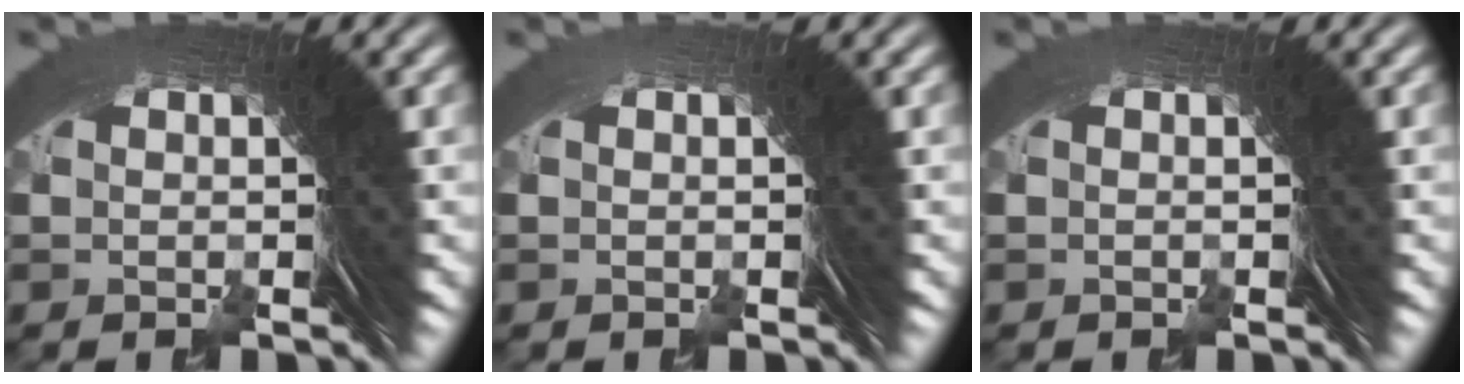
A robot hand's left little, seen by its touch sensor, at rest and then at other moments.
{"total": 1.0, "force": [-0.6, -0.6, -0.5], "torque": [0.012, 0.003, -0.010]}
{"total": 0.0}